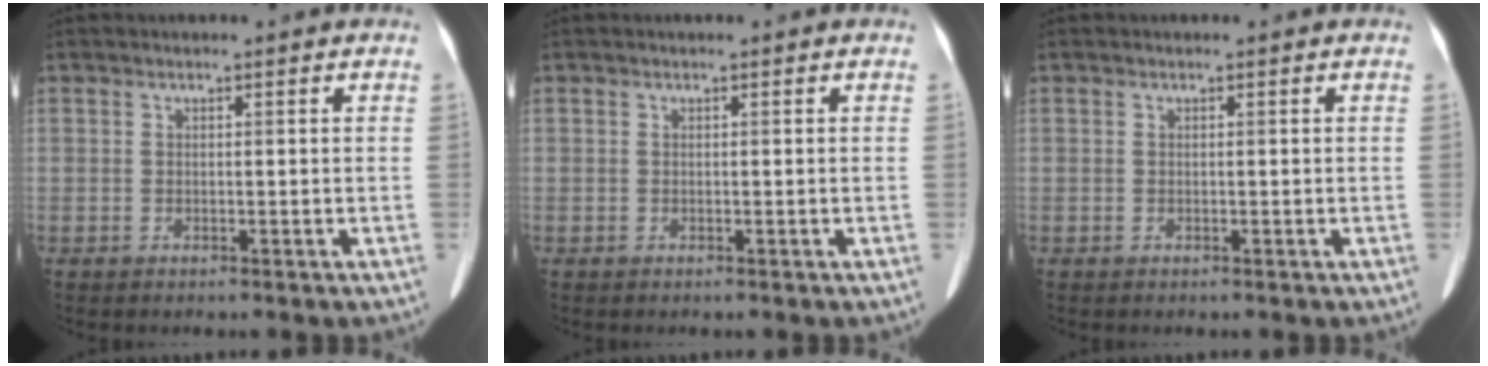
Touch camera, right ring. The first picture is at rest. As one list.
[{"total": 0.0}, {"total": 0.0}]